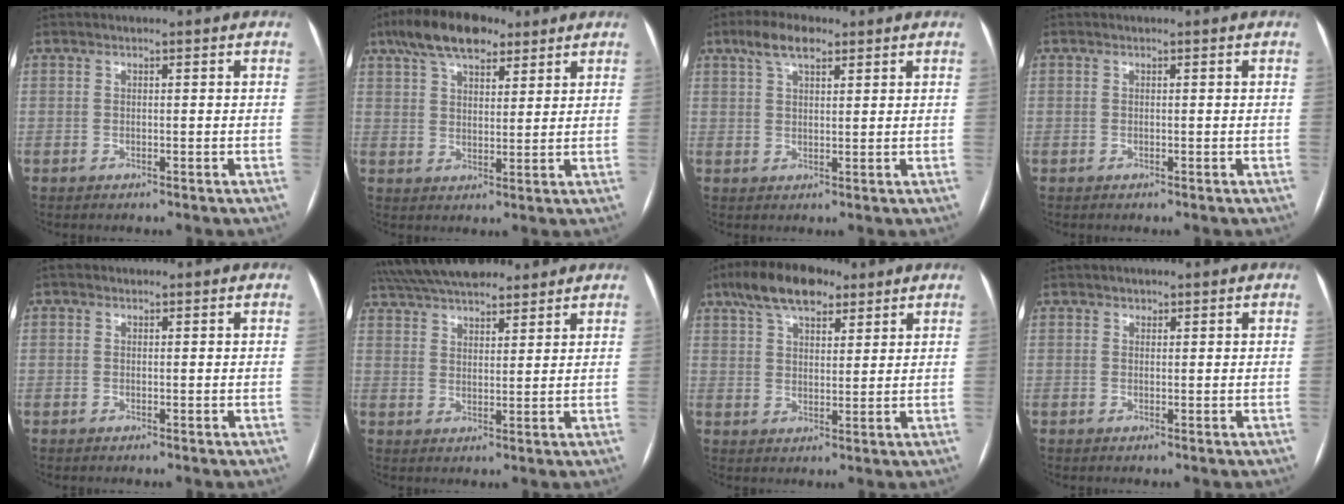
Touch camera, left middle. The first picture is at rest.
{"total": 11.1, "force": [7.7, 4.5, 6.6], "torque": [-0.124, 0.029, 0.135]}
{"total": 5.4, "force": [3.5, 2.0, 3.6], "torque": [-0.074, 0.018, 0.064]}
{"total": 0.0}
{"total": 0.8, "force": [-0.4, -0.5, -0.5], "torque": [0.010, -0.006, -0.009]}
{"total": 15.6, "force": [13.2, 4.8, 6.7], "torque": [-0.128, 0.044, 0.213]}
{"total": 10.2, "force": [6.9, 4.2, 6.2], "torque": [-0.115, 0.027, 0.122]}
{"total": 0.7, "force": [0.5, 0.5, 0.1], "torque": [0.002, -0.001, 0.005]}